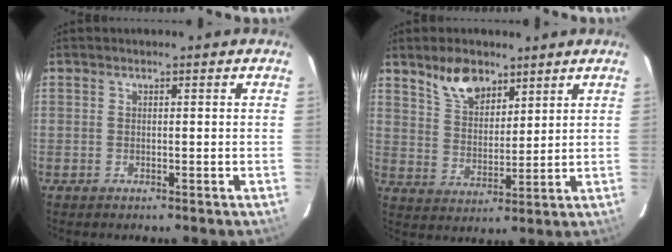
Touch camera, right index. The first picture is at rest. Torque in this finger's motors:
{"motor_torque": [0.14, 0.14, 0.10, 0.04]}